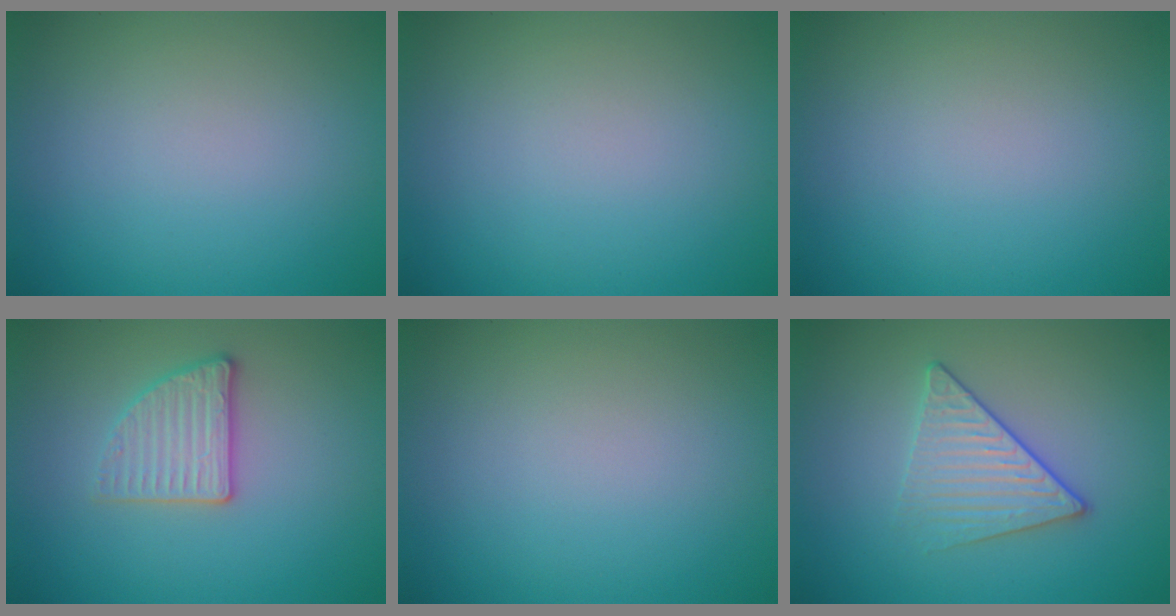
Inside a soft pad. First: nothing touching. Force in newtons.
{"total": 0.0}
{"total": 0.0}
{"total": 2.8, "press": 2.7, "slide": 0.9}
{"total": 0.0}
{"total": 2.7, "press": 2.4, "slide": 1.2}